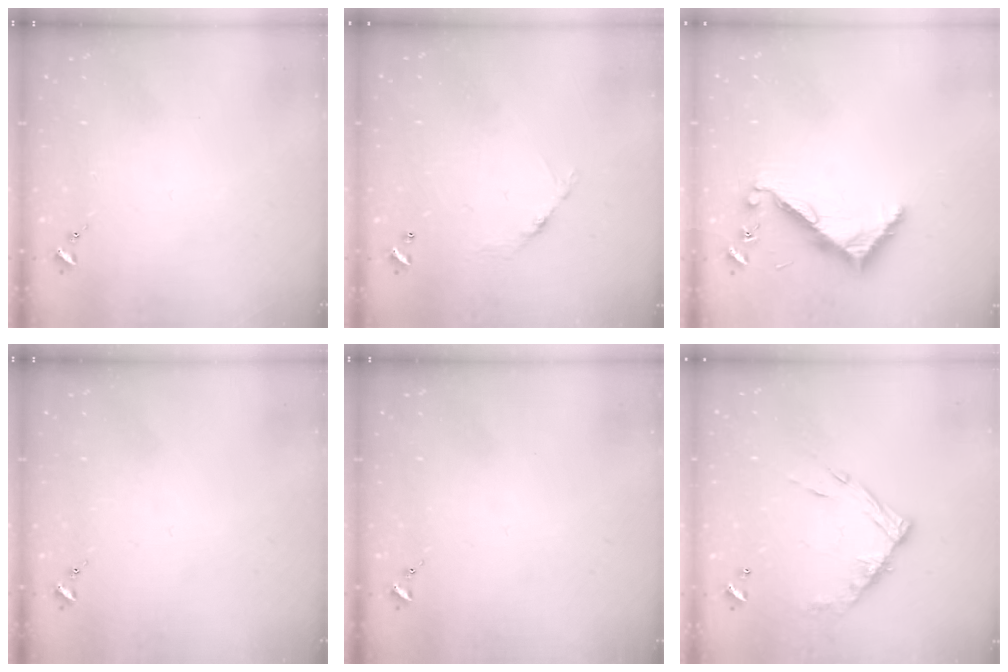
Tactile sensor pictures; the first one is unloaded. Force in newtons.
{"total": 6.7, "press": 6.7, "slide": 0.5}
{"total": 8.0, "press": 7.9, "slide": 0.4}
{"total": 0.0}
{"total": 0.0}
{"total": 13.3, "press": 13.3, "slide": 1.1}